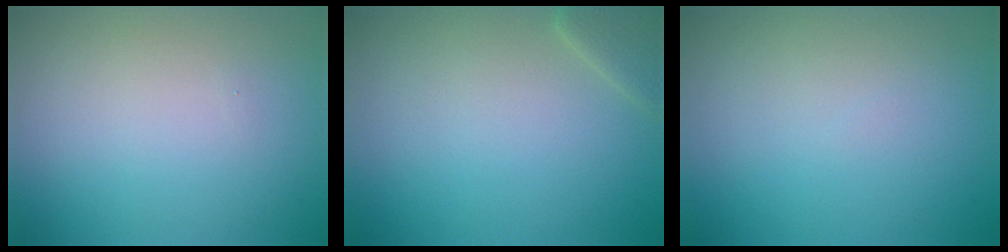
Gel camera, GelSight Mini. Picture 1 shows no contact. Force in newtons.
{"total": 1.7, "press": 1.7, "slide": 0.1}
{"total": 0.0}